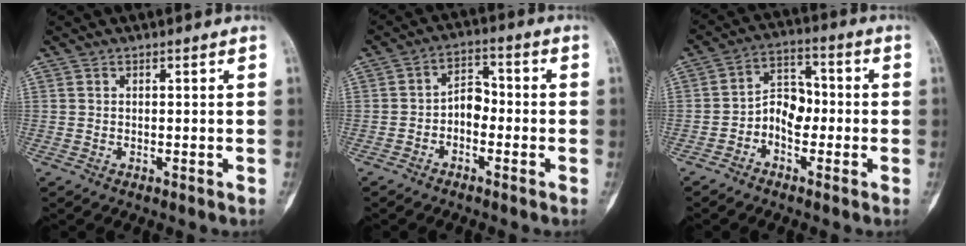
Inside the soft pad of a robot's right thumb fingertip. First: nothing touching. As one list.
[{"total": 5.0, "force": [-1.7, 3.4, 3.2], "torque": [-0.037, 0.031, -0.040]}, {"total": 7.0, "force": [-2.0, 4.9, 4.6], "torque": [-0.052, 0.035, -0.049]}]